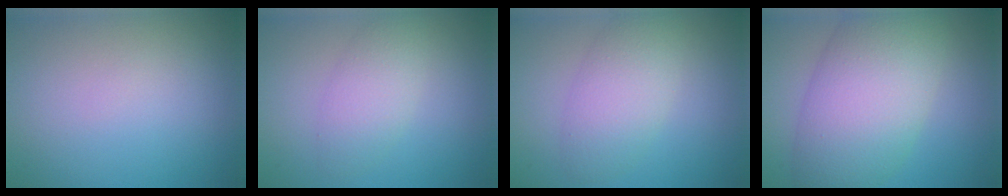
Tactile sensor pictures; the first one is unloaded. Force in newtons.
{"total": 2.6, "press": 2.6, "slide": 0.3}
{"total": 4.3, "press": 4.3, "slide": 0.1}
{"total": 9.9, "press": 9.9, "slide": 0.5}